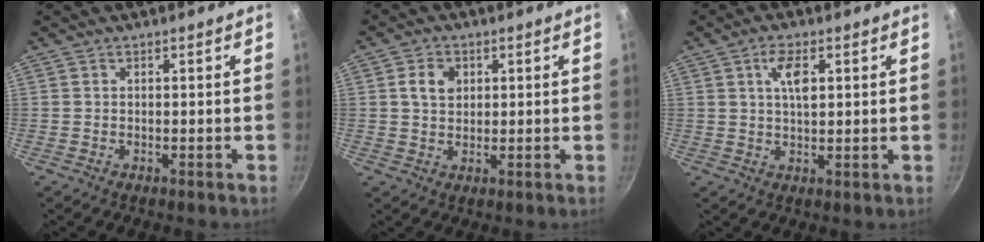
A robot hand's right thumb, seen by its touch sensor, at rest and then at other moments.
{"total": 4.6, "force": [1.3, 3.5, 2.7], "torque": [-0.032, 0.001, 0.023]}
{"total": 5.2, "force": [1.8, 2.1, 4.4], "torque": [-0.075, -0.002, 0.032]}